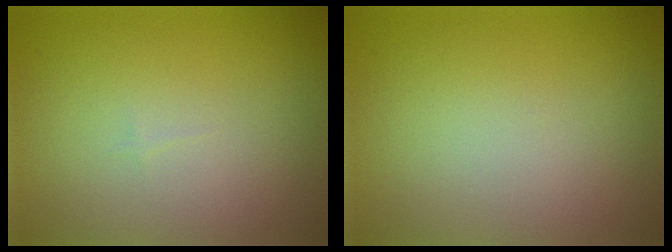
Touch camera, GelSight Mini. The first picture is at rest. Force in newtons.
{"total": 0.0}